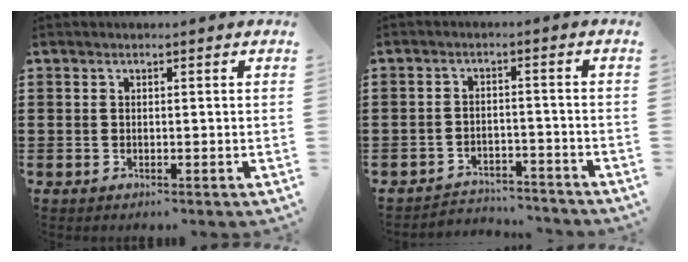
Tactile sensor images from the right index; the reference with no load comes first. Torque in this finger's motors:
{"motor_torque": [-0.72, 0.34, -0.67, -0.21]}